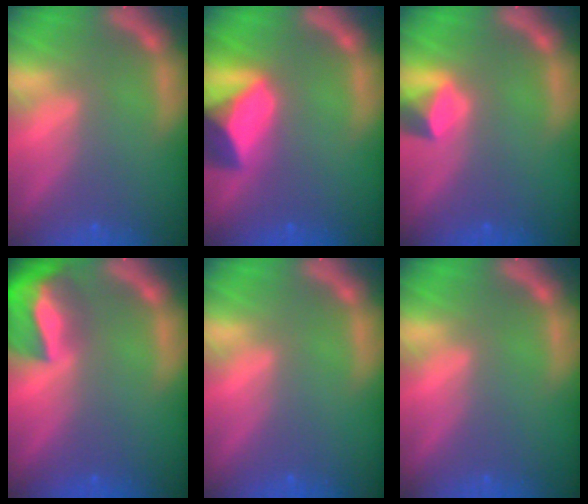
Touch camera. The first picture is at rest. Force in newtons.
{"total": 8.0}
{"total": 2.4}
{"total": 9.0}
{"total": 0.0}
{"total": 0.0}